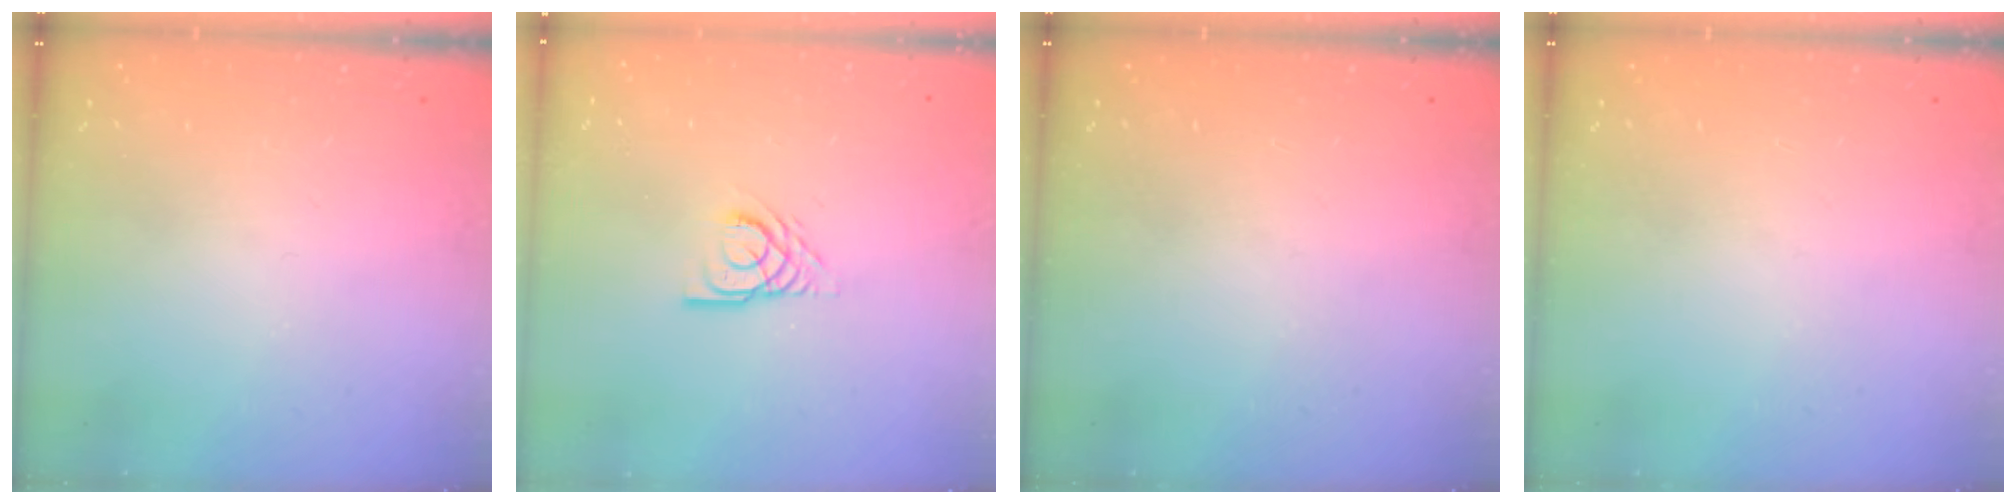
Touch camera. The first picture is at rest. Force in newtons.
{"total": 4.5, "press": 4.4, "slide": 0.4}
{"total": 0.0}
{"total": 0.0}